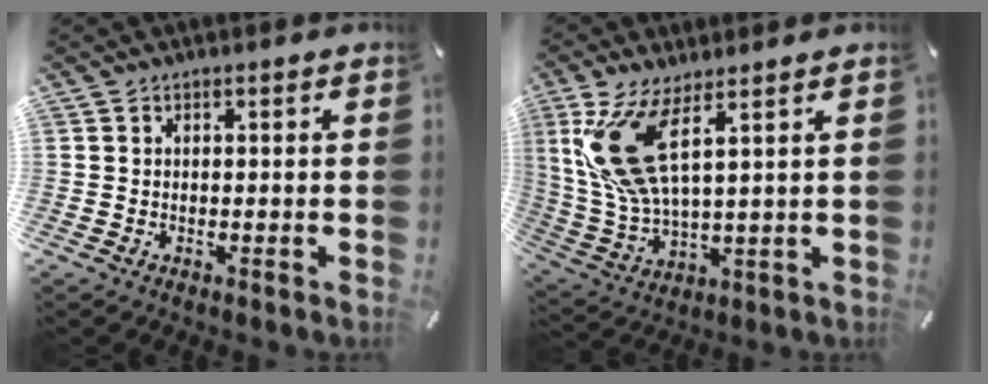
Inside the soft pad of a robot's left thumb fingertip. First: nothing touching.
{"total": 13.7, "force": [6.3, 4.8, 11.2], "torque": [-0.267, -0.022, 0.112]}